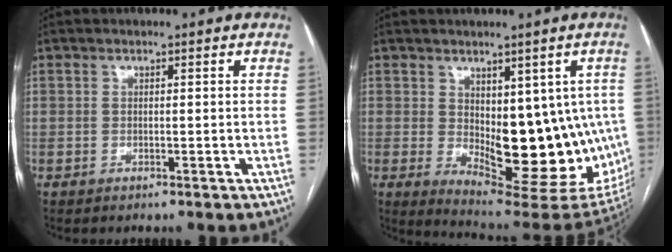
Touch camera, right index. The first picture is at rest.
{"total": 17.8, "force": [-1.4, 7.9, 15.9], "torque": [-0.168, -0.009, 0.008]}